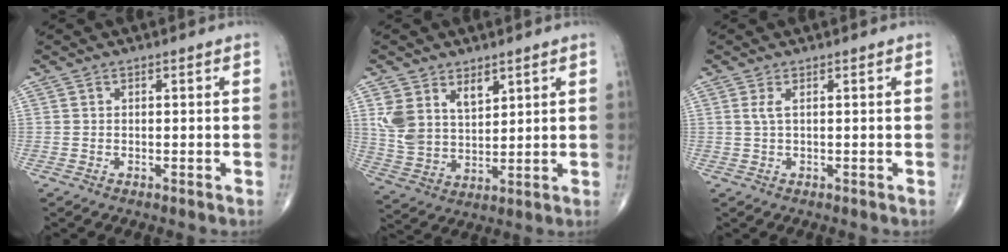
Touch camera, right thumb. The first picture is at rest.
{"total": 9.6, "force": [4.5, 6.1, 5.8], "torque": [-0.088, -0.022, 0.100]}
{"total": 1.4, "force": [0.4, 0.2, 1.3], "torque": [-0.040, 0.006, 0.011]}